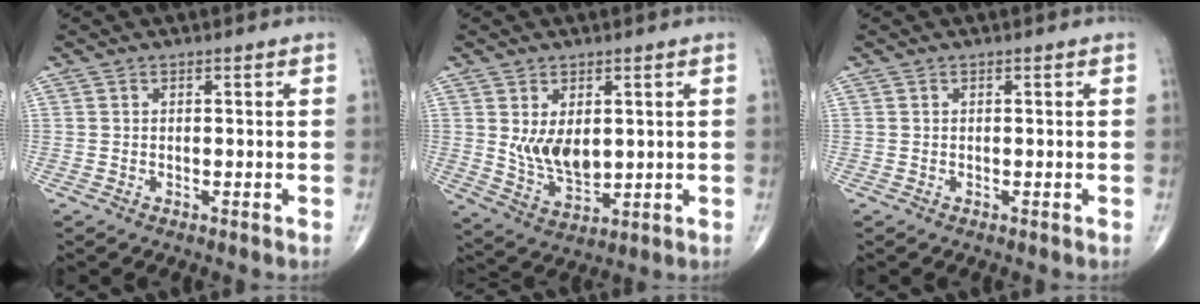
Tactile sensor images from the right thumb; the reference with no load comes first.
{"total": 8.0, "force": [1.3, 4.7, 6.3], "torque": [-0.097, -0.020, 0.039]}
{"total": 0.0}